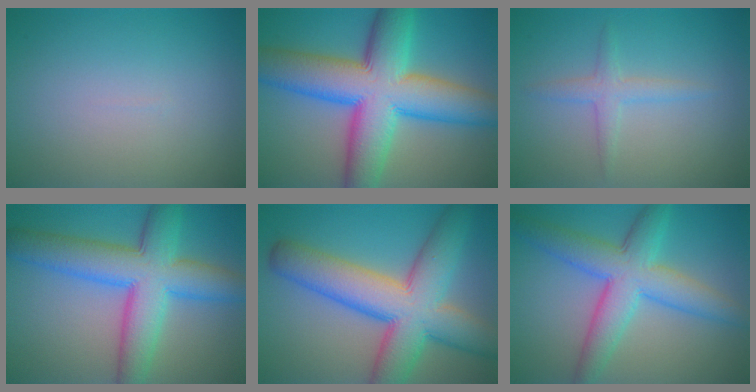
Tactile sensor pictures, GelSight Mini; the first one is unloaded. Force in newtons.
{"total": 13.5, "press": 13.5, "slide": 0.4}
{"total": 1.9, "press": 1.9, "slide": 0.1}
{"total": 9.5, "press": 9.5, "slide": 0.2}
{"total": 11.1, "press": 11.1, "slide": 0.3}
{"total": 7.1, "press": 7.1, "slide": 0.1}